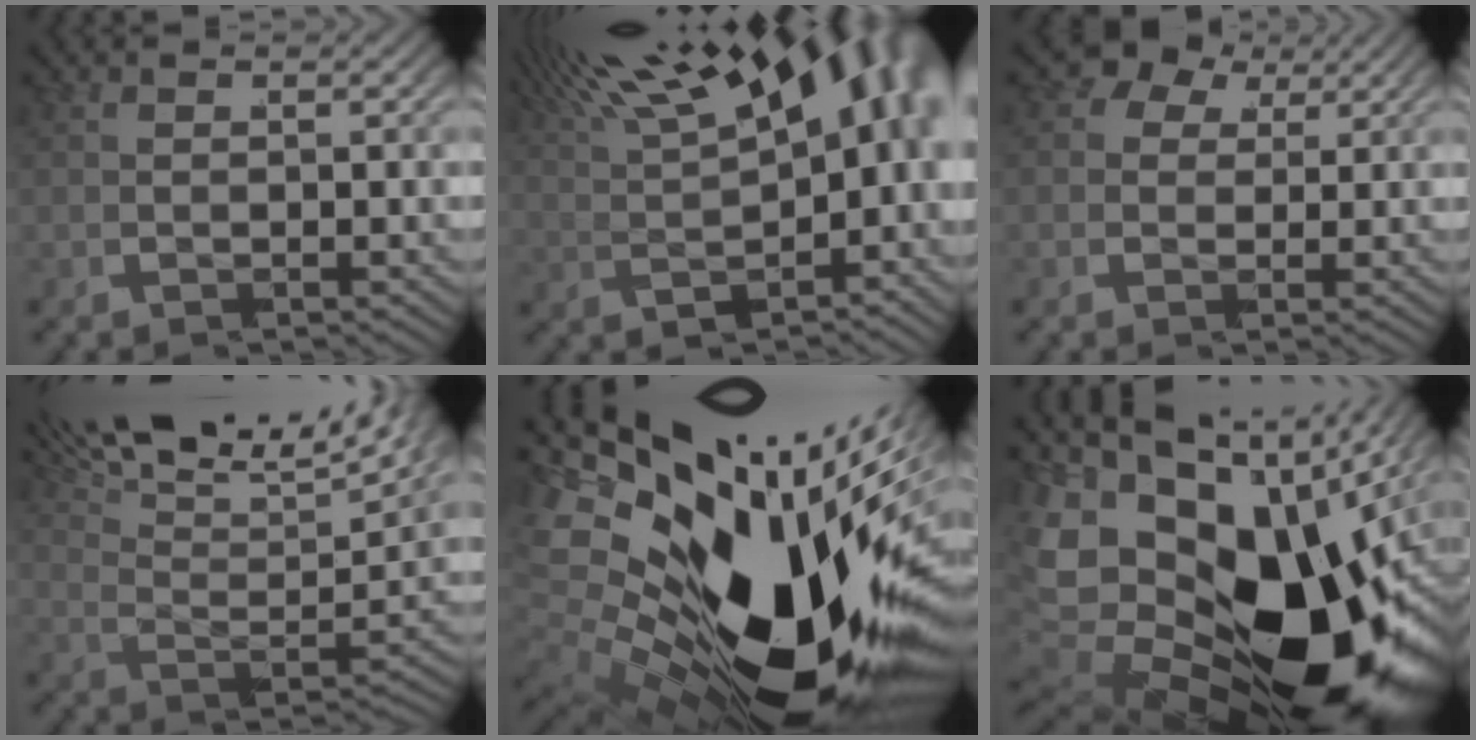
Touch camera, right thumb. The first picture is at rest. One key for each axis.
{"total": 12.9, "fx": 4.1, "fy": 7.2, "fz": 9.8, "tx": -0.145, "ty": 0.008, "tz": 0.072}
{"total": 4.5, "fx": 2.1, "fy": 3.6, "fz": 1.8, "tx": -0.043, "ty": 0.004, "tz": 0.025}
{"total": 8.7, "fx": 6.1, "fy": 3.6, "fz": 5.1, "tx": -0.092, "ty": 0.018, "tz": 0.086}
{"total": 26.7, "fx": -1.6, "fy": 17.1, "fz": 20.4, "tx": -0.339, "ty": -0.045, "tz": -0.014}
{"total": 25.9, "fx": -2.9, "fy": 17.6, "fz": 18.7, "tx": -0.351, "ty": -0.060, "tz": -0.030}